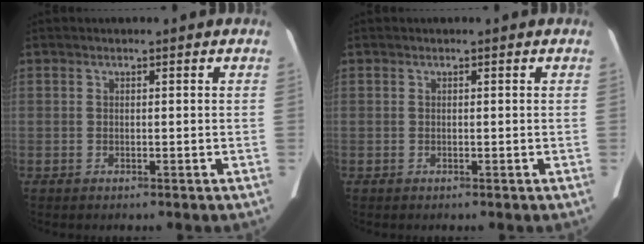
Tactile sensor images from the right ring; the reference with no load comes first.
{"total": 0.0}